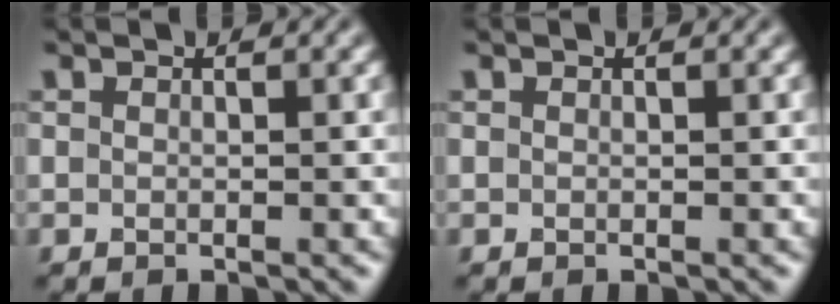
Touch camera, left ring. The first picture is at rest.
{"total": 0.0}